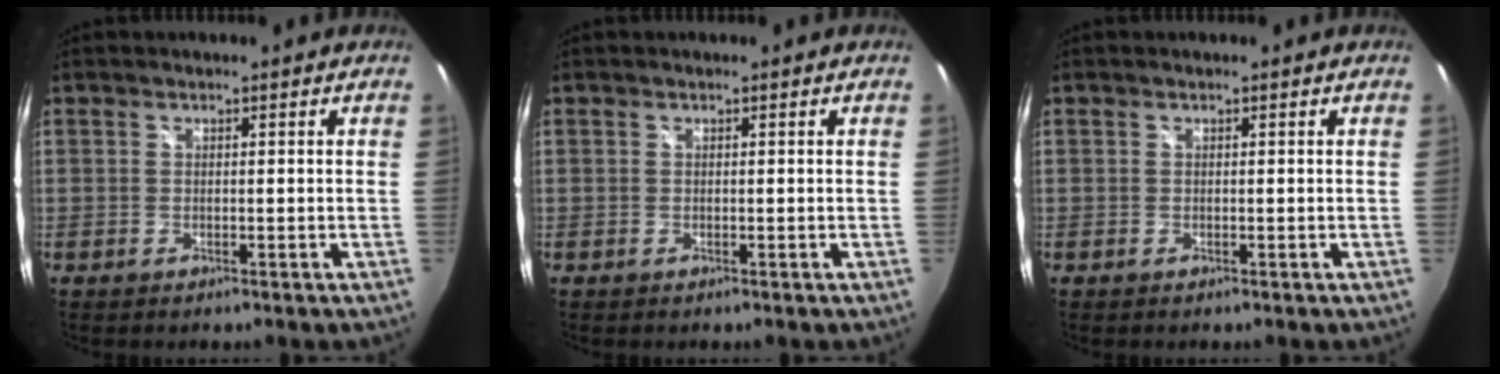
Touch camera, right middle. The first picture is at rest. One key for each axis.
{"total": 0.0}
{"total": 0.0}